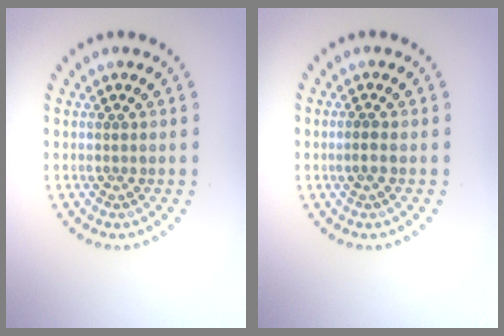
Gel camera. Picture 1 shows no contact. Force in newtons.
{"total": 1.0, "press": 0.9, "slide": 0.4}